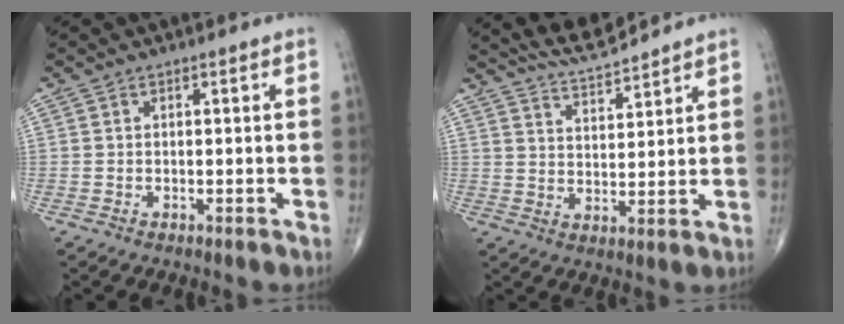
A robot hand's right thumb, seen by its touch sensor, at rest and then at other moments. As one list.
[{"total": 7.2, "force": [7.0, 0.2, 1.6], "torque": [-0.028, -0.037, 0.133]}]